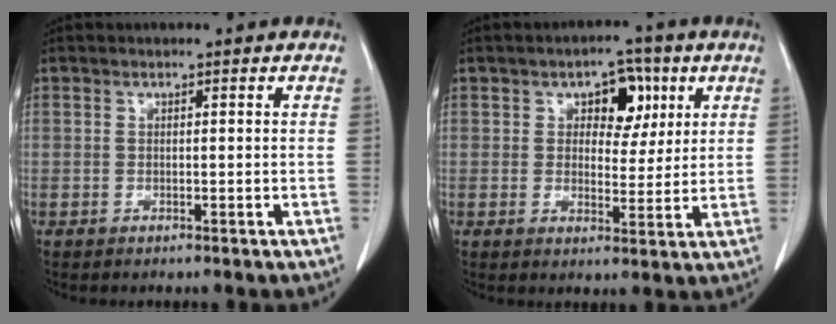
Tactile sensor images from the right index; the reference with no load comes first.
{"total": 6.5, "force": [2.7, 3.8, 4.6], "torque": [-0.055, 0.014, 0.038]}